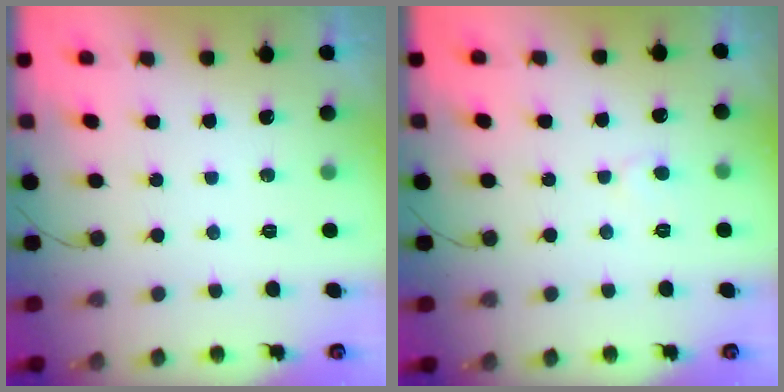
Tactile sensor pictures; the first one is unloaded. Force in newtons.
{"total": 3.7, "press": 3.7, "slide": 0.4}